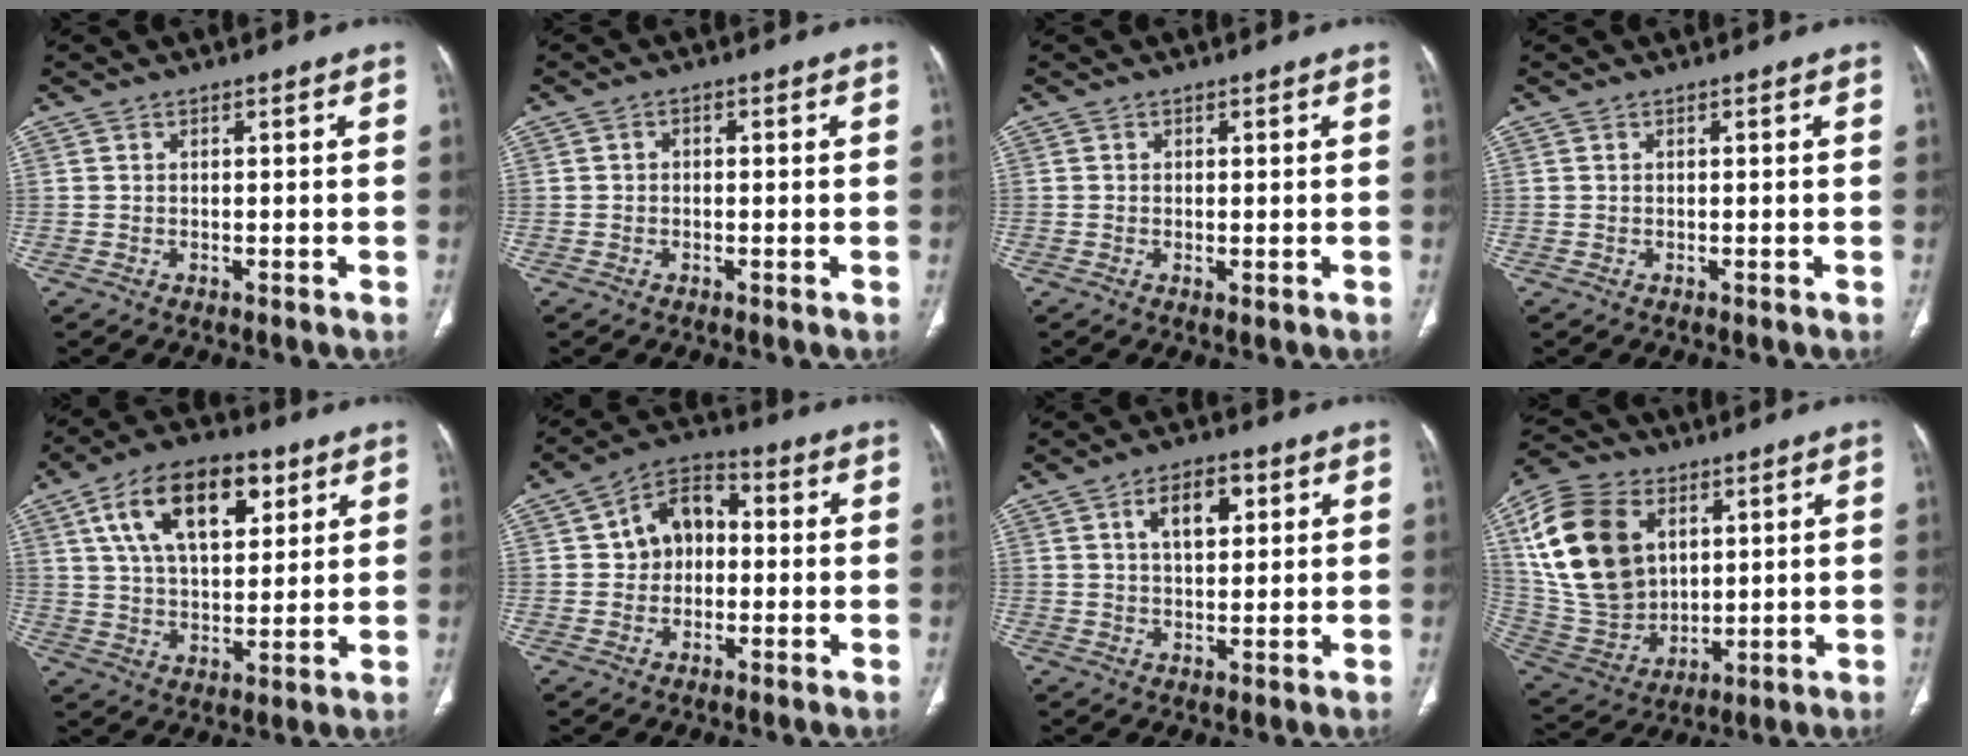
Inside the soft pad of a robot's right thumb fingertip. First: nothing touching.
{"total": 0.9, "force": [-0.1, 0.8, 0.5], "torque": [-0.003, 0.003, -0.006]}
{"total": 0.9, "force": [-0.2, 0.3, 0.8], "torque": [-0.019, -0.005, -0.002]}
{"total": 0.0}
{"total": 18.0, "force": [7.6, 9.6, 13.1], "torque": [-0.188, -0.011, 0.130]}
{"total": 9.4, "force": [0.8, 7.0, 6.2], "torque": [-0.072, 0.027, 0.001]}
{"total": 7.3, "force": [2.6, 3.9, 5.6], "torque": [-0.075, -0.002, 0.043]}
{"total": 21.1, "force": [6.3, 14.8, 13.7], "torque": [-0.259, -0.013, 0.132]}